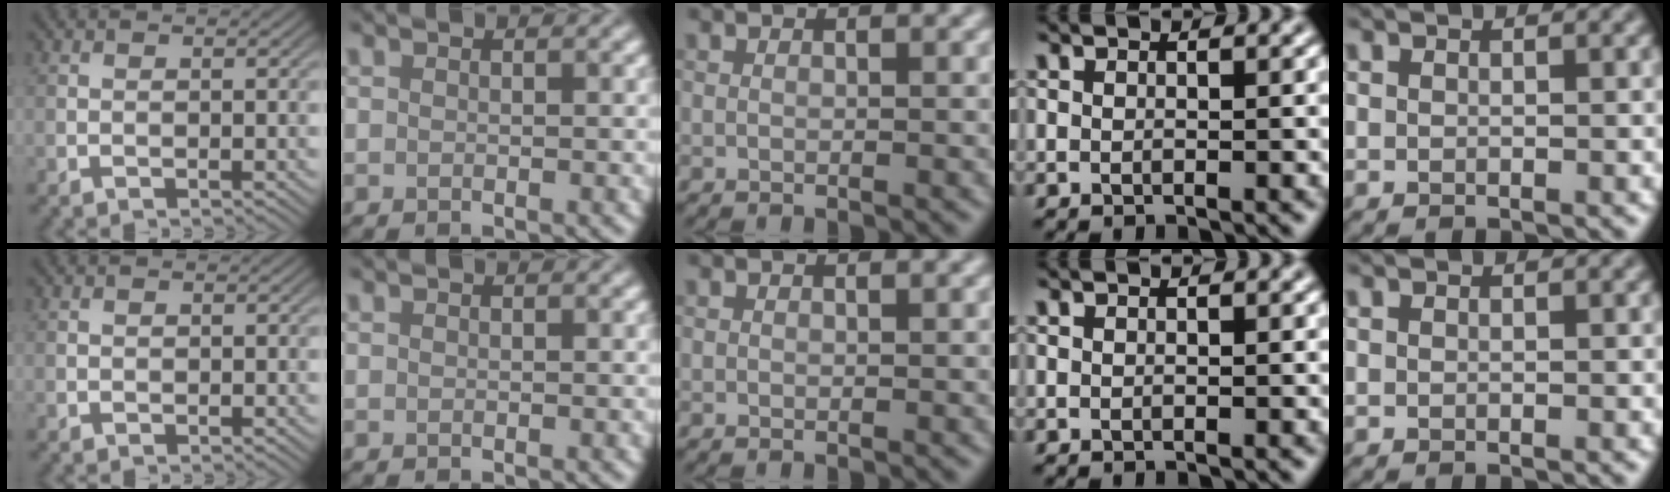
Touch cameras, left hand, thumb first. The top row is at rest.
{}